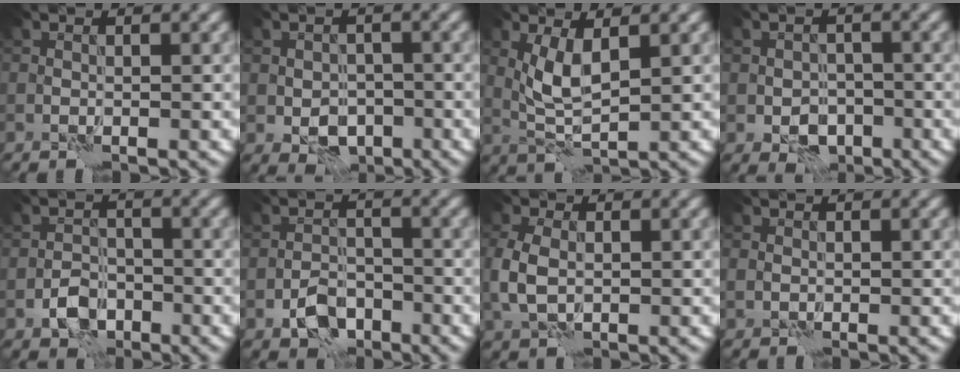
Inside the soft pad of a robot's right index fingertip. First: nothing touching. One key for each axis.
{"total": 3.9, "fx": -1.5, "fy": 2.7, "fz": 2.3, "tx": -0.034, "ty": -0.005, "tz": -0.026}
{"total": 3.6, "fx": 0.9, "fy": 1.1, "fz": 3.3, "tx": -0.075, "ty": -0.002, "tz": 0.021}
{"total": 3.5, "fx": -1.6, "fy": 2.5, "fz": 1.8, "tx": -0.025, "ty": -0.004, "tz": -0.029}
{"total": 3.2, "fx": -1.8, "fy": 2.1, "fz": 1.5, "tx": -0.023, "ty": 0.004, "tz": -0.038}
{"total": 3.6, "fx": -2.2, "fy": 2.2, "fz": 1.8, "tx": -0.029, "ty": 0.003, "tz": -0.043}
{"total": 3.8, "fx": -0.3, "fy": 2.6, "fz": 2.8, "tx": -0.078, "ty": -0.002, "tz": -0.008}
{"total": 0.7, "fx": -0.2, "fy": 0.6, "fz": 0.3, "tx": -0.005, "ty": -0.002, "tz": -0.006}